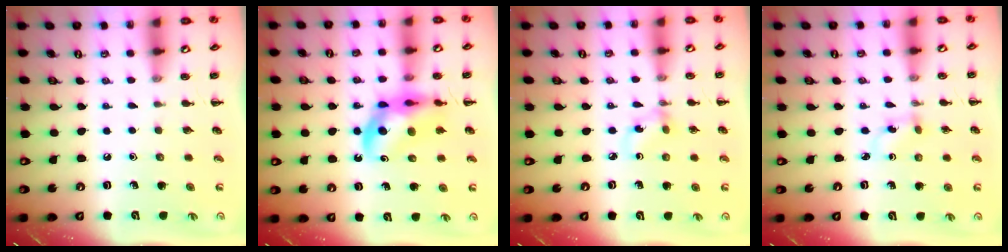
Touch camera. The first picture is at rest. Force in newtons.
{"total": 12.9, "press": 12.4, "slide": 3.7}
{"total": 2.9, "press": 2.8, "slide": 0.9}
{"total": 2.1, "press": 1.9, "slide": 0.9}